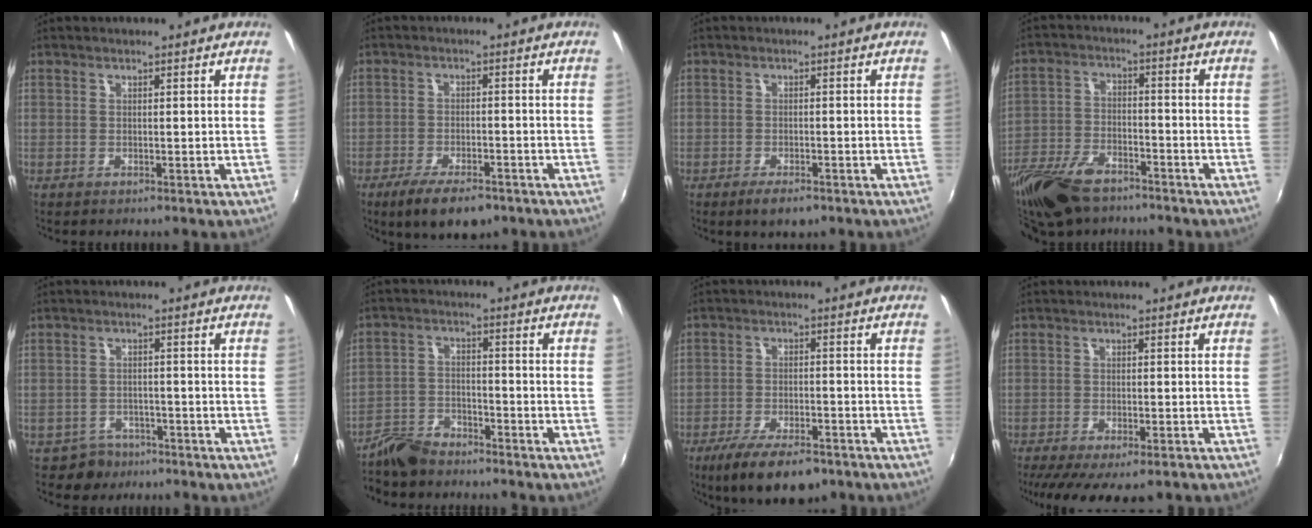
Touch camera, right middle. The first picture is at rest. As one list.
[{"total": 8.5, "force": [-5.9, 2.8, 5.4], "torque": [-0.120, -0.019, -0.097]}, {"total": 3.3, "force": [-2.1, 1.2, 2.2], "torque": [-0.051, -0.010, -0.039]}, {"total": 14.2, "force": [-10.6, 6.2, 7.0], "torque": [-0.166, -0.019, -0.203]}, {"total": 3.7, "force": [-2.6, 2.7, -0.1], "torque": [-0.009, 0.011, -0.040]}, {"total": 7.6, "force": [-6.6, 2.8, 2.3], "torque": [-0.065, 0.007, -0.123]}, {"total": 11.3, "force": [-7.9, 3.8, 7.1], "torque": [-0.151, -0.025, -0.129]}, {"total": 11.1, "force": [-8.0, 3.2, 7.0], "torque": [-0.146, -0.046, -0.122]}]